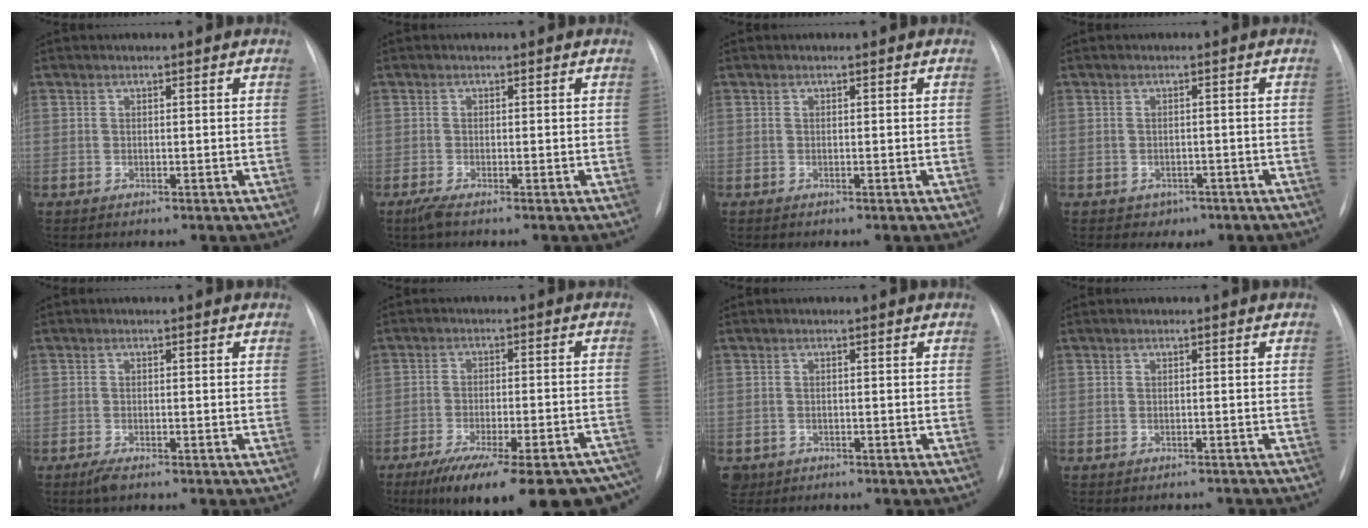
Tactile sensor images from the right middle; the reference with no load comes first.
{"total": 1.5, "force": [-1.0, 0.1, 1.1], "torque": [-0.032, -0.008, -0.024]}
{"total": 0.0}
{"total": 2.5, "force": [-1.4, 2.0, 0.5], "torque": [-0.011, 0.007, -0.010]}
{"total": 1.9, "force": [-1.3, 0.6, 1.3], "torque": [-0.032, -0.005, -0.022]}
{"total": 24.7, "force": [-19.1, 5.6, 14.7], "torque": [-0.156, -0.007, -0.250]}
{"total": 2.6, "force": [-1.5, 2.1, 0.4], "torque": [-0.007, 0.003, -0.022]}
{"total": 1.9, "force": [-1.8, 0.6, -0.1], "torque": [0.005, -0.001, -0.021]}